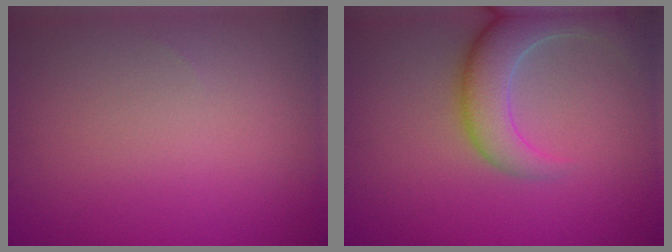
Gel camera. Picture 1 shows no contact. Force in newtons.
{"total": 6.1, "press": 6.0, "slide": 0.6}